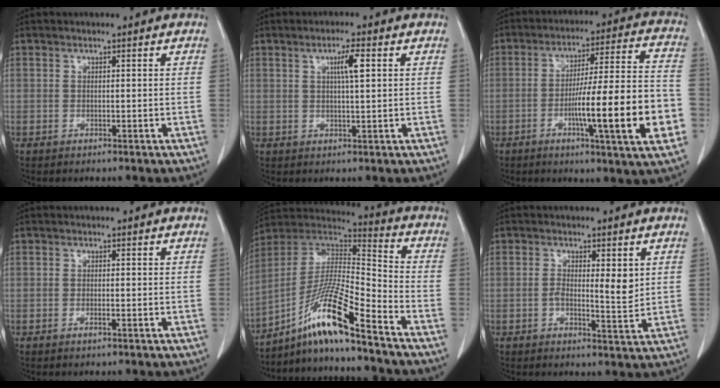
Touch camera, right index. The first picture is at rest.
{"total": 3.6, "force": [1.2, 0.1, 3.4], "torque": [-0.058, 0.001, 0.018]}
{"total": 18.8, "force": [-5.2, 0.4, 18.1], "torque": [-0.241, 0.005, -0.076]}
{"total": 0.8, "force": [-0.4, 0.0, 0.7], "torque": [-0.016, -0.001, -0.006]}
{"total": 14.6, "force": [-10.0, 0.0, 10.5], "torque": [-0.199, 0.007, -0.182]}
{"total": 4.7, "force": [0.7, 1.4, 4.5], "torque": [-0.071, -0.004, 0.009]}